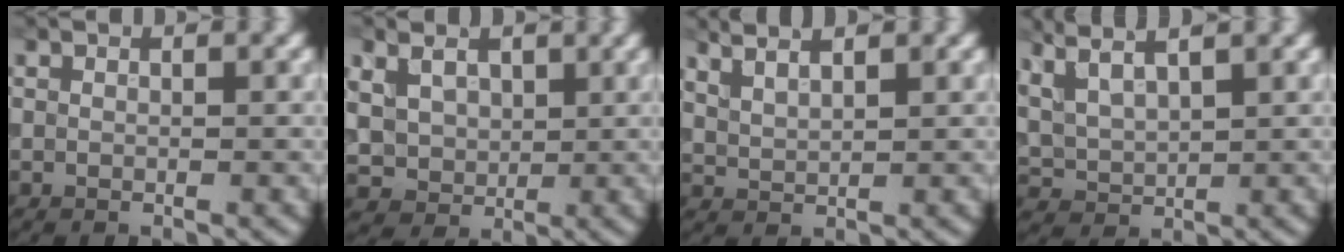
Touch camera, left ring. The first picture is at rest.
{"total": 3.4, "force": [1.3, 2.8, 1.4], "torque": [-0.045, -0.007, 0.024]}
{"total": 3.5, "force": [2.8, 1.1, 1.8], "torque": [-0.019, 0.020, 0.032]}
{"total": 5.7, "force": [4.1, 2.0, 3.4], "torque": [-0.089, 0.021, 0.070]}